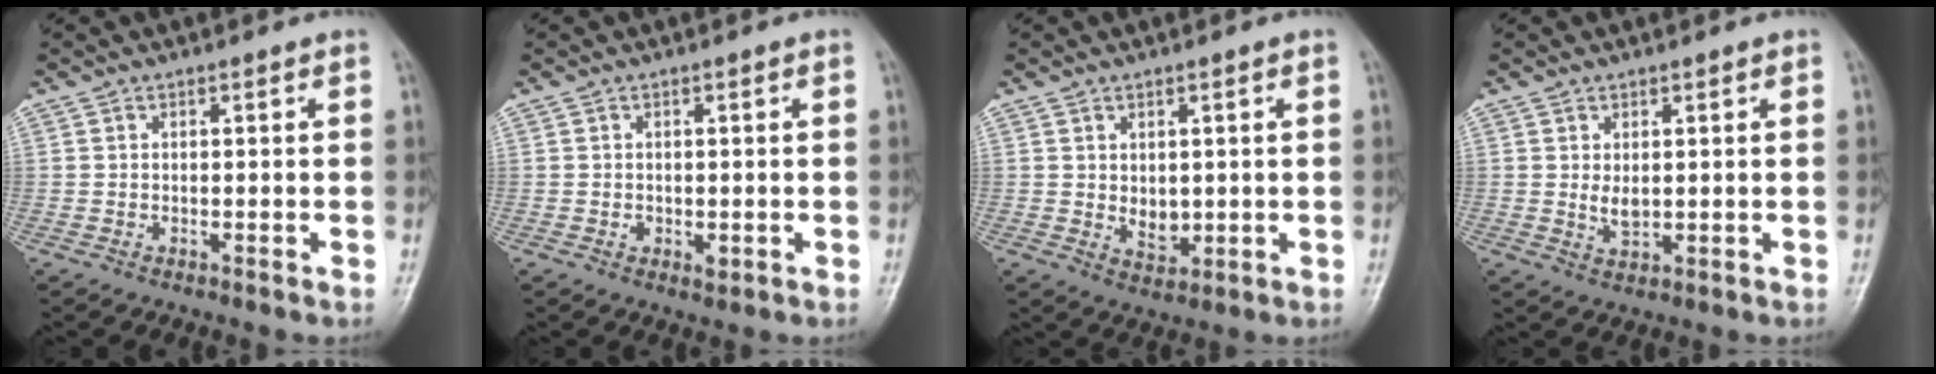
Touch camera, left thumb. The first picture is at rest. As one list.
[{"total": 1.9, "force": [-0.3, 1.3, 1.3], "torque": [-0.016, -0.003, -0.003]}, {"total": 3.9, "force": [0.4, 2.8, 2.7], "torque": [-0.027, -0.011, 0.017]}, {"total": 2.7, "force": [0.5, 1.6, 2.2], "torque": [-0.031, -0.009, 0.014]}]